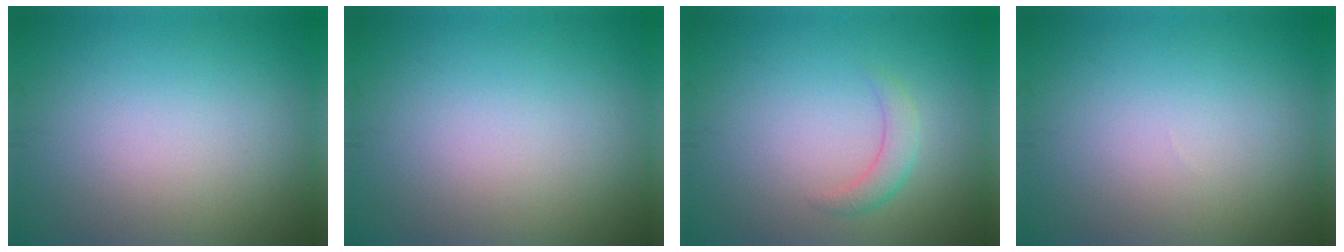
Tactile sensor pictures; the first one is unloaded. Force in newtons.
{"total": 0.0}
{"total": 1.7, "press": 1.7, "slide": 0.1}
{"total": 0.0}